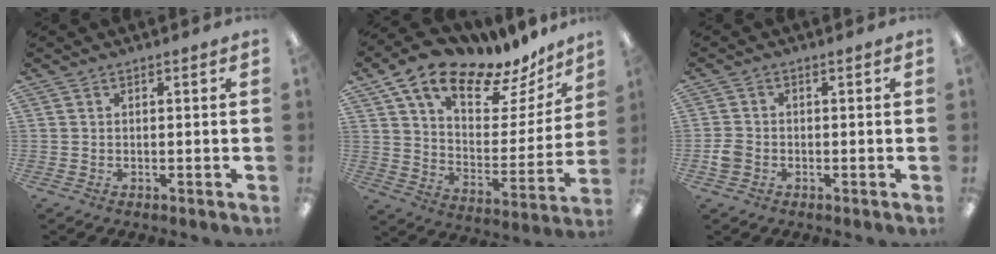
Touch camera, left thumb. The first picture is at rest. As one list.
[{"total": 17.2, "force": [13.3, 6.9, 8.6], "torque": [-0.133, -0.102, 0.227]}, {"total": 2.8, "force": [-1.0, 2.2, 1.4], "torque": [-0.023, 0.007, -0.019]}]